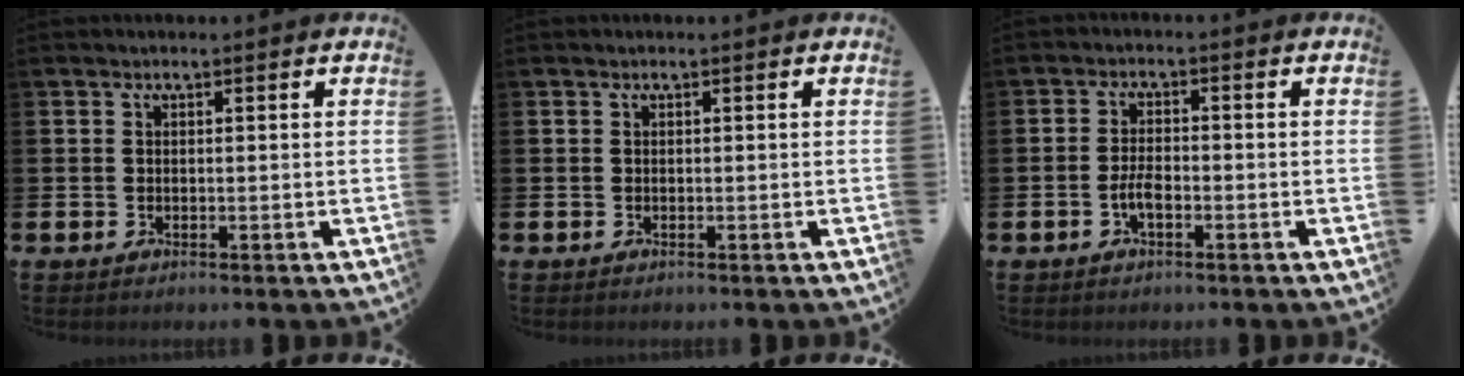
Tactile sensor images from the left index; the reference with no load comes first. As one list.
[{"total": 0.0}, {"total": 2.8, "force": [-1.0, 1.1, 2.4], "torque": [-0.040, 0.001, -0.020]}]